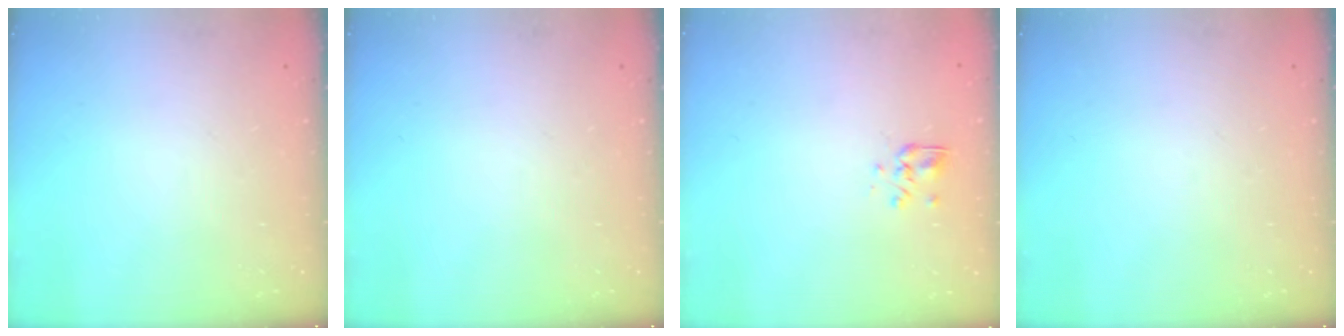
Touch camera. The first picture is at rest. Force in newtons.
{"total": 0.0}
{"total": 2.9, "press": 2.6, "slide": 1.3}
{"total": 0.0}